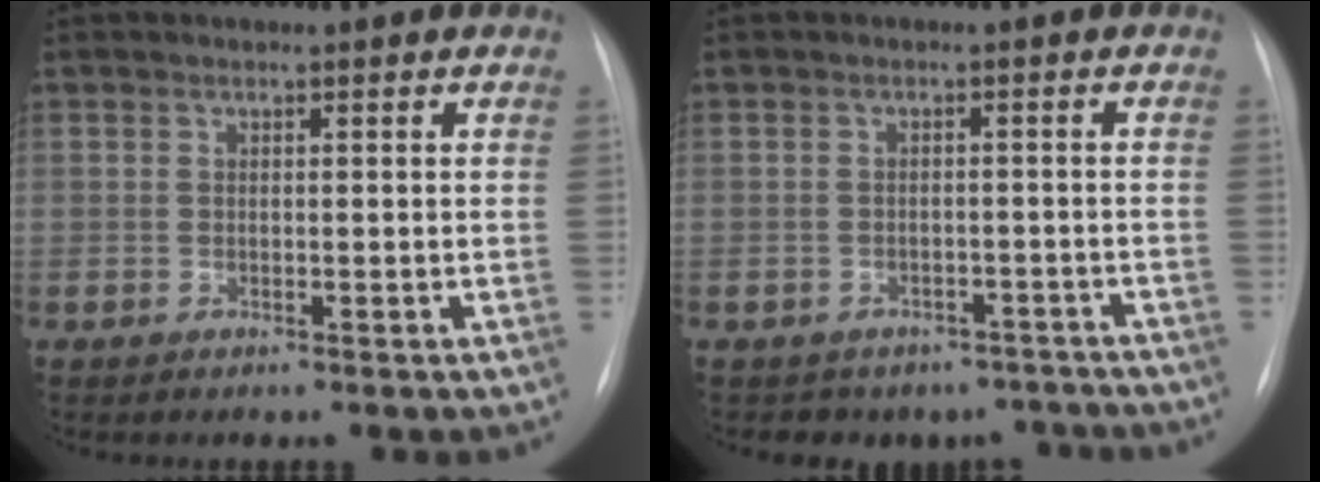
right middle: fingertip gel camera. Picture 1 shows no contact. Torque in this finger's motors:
{"motor_torque": [0.06, -0.11, 0.03, 0.02]}